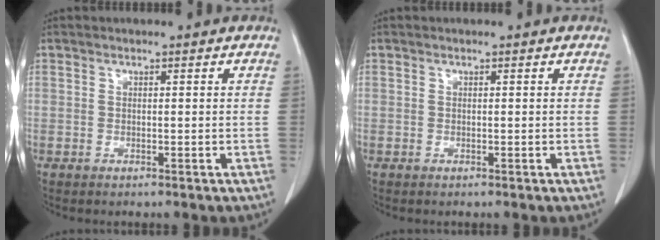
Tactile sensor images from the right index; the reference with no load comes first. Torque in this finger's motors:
{"motor_torque": [0.00, 0.00, 0.02, -0.01]}